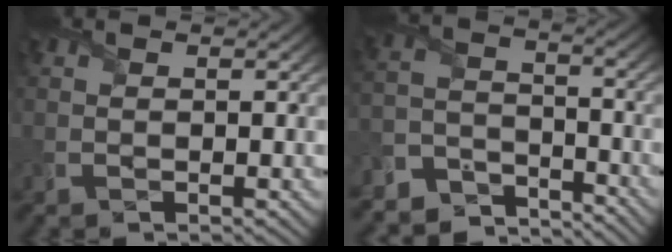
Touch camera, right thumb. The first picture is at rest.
{"total": 7.5, "force": [-6.9, 2.7, 1.4], "torque": [-0.028, -0.010, -0.145]}